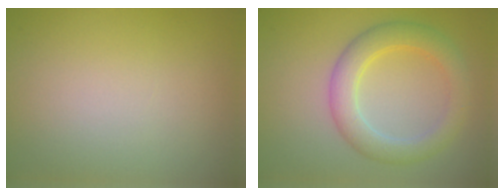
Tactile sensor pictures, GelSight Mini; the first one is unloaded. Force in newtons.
{"total": 4.3, "press": 4.3, "slide": 0.1}